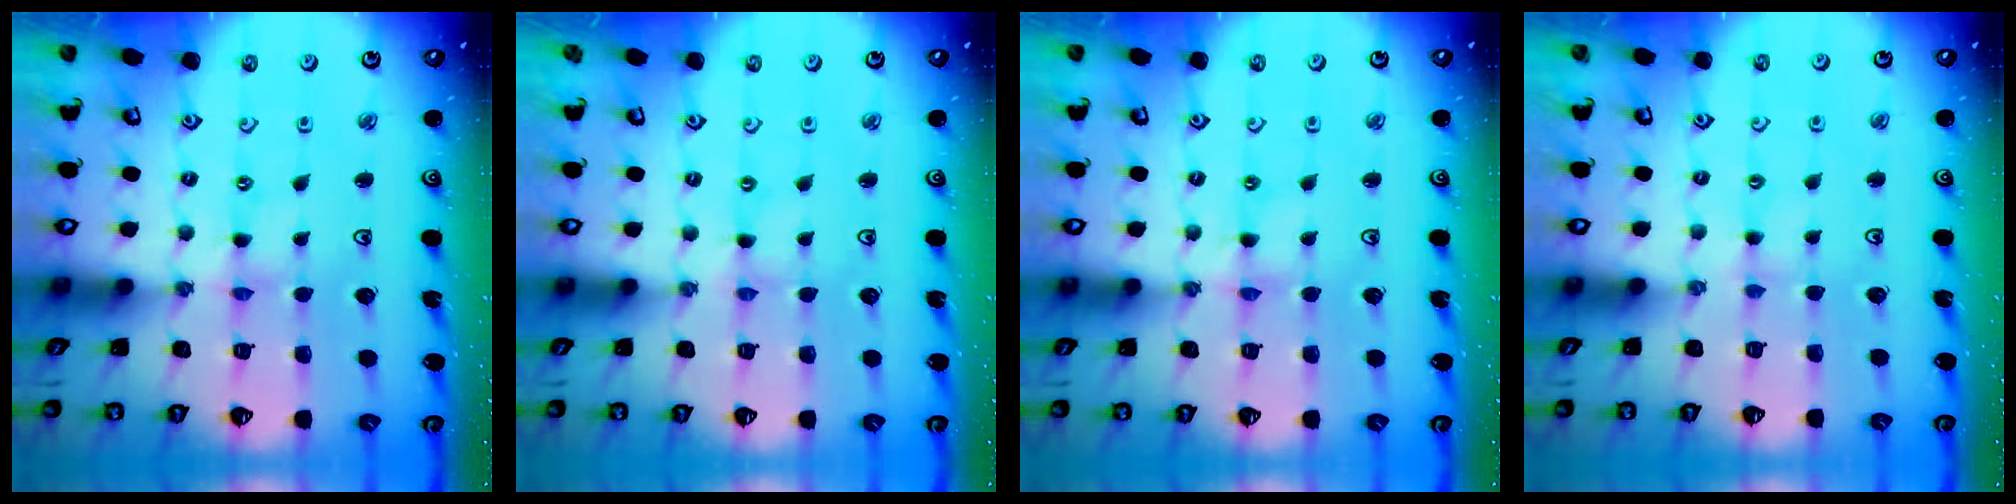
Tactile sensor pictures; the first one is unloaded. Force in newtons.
{"total": 0.0}
{"total": 1.7, "press": 1.7, "slide": 0.2}
{"total": 2.4, "press": 2.4, "slide": 0.4}